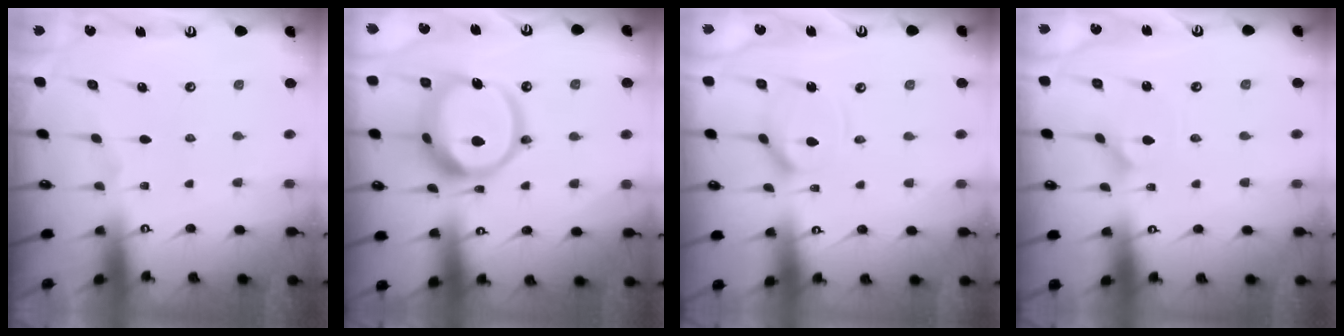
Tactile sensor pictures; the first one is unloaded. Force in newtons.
{"total": 17.3, "press": 17.1, "slide": 2.2}
{"total": 9.7, "press": 9.7, "slide": 1.0}
{"total": 1.9, "press": 1.9, "slide": 0.0}